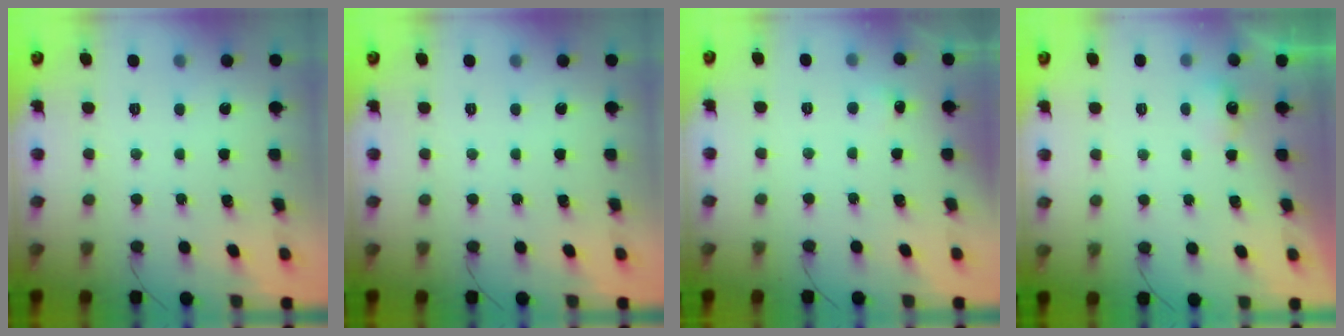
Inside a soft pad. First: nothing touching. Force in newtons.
{"total": 0.0}
{"total": 3.7, "press": 3.5, "slide": 0.9}
{"total": 3.4, "press": 3.3, "slide": 0.8}